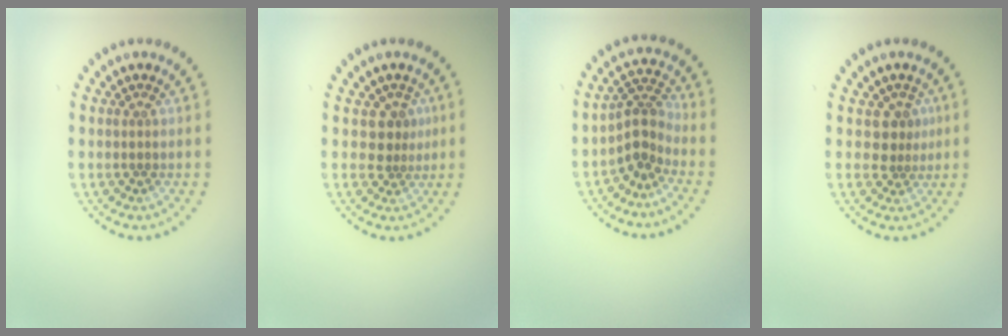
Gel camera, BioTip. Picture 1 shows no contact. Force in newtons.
{"total": 2.3, "press": 1.7, "slide": 1.5}
{"total": 2.9, "press": 2.0, "slide": 2.1}
{"total": 2.3, "press": 1.7, "slide": 1.5}